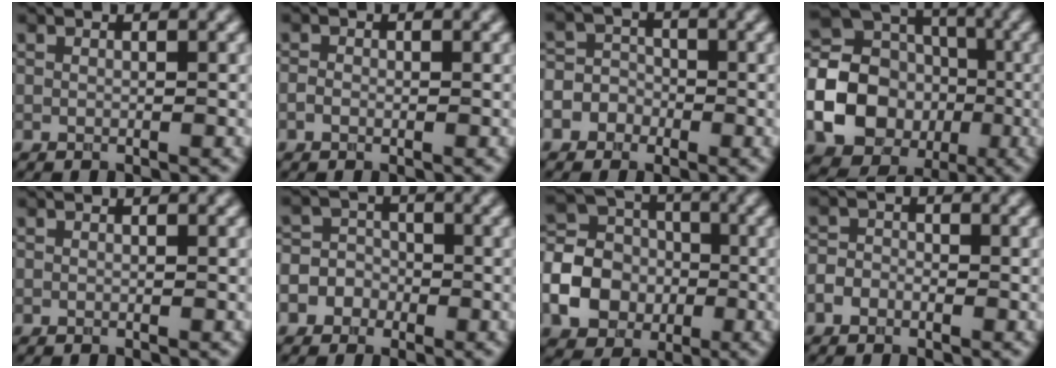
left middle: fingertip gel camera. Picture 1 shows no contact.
{"total": 0.8, "force": [-0.3, 0.6, 0.4], "torque": [-0.009, -0.001, -0.008]}
{"total": 5.4, "force": [-2.6, 4.6, 1.0], "torque": [0.006, 0.005, -0.066]}
{"total": 20.0, "force": [-4.4, 18.3, 6.9], "torque": [-0.169, -0.016, -0.113]}
{"total": 0.0}
{"total": 6.0, "force": [-2.8, 5.2, 1.1], "torque": [-0.002, 0.006, -0.070]}
{"total": 7.0, "force": [-2.0, 5.8, 3.3], "torque": [-0.072, 0.009, -0.052]}
{"total": 1.8, "force": [-1.0, 1.4, 0.7], "torque": [0.001, 0.005, -0.025]}